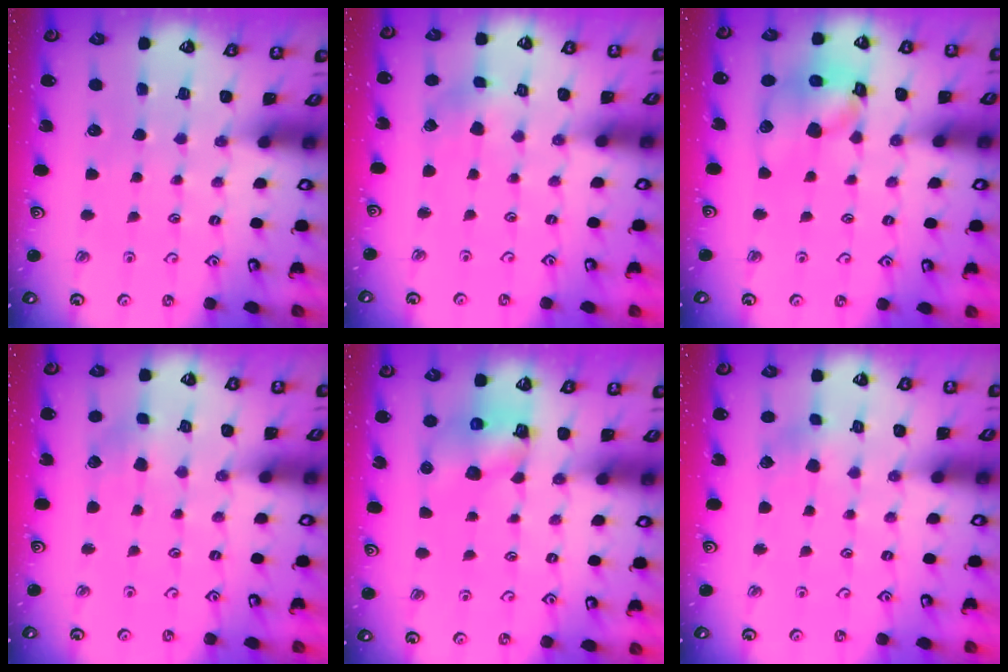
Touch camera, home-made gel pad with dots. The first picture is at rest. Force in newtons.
{"total": 1.6, "press": 1.6, "slide": 0.1}
{"total": 13.8, "press": 13.7, "slide": 1.9}
{"total": 2.7, "press": 2.7, "slide": 0.4}
{"total": 8.3, "press": 8.3, "slide": 0.5}
{"total": 2.5, "press": 2.4, "slide": 0.7}